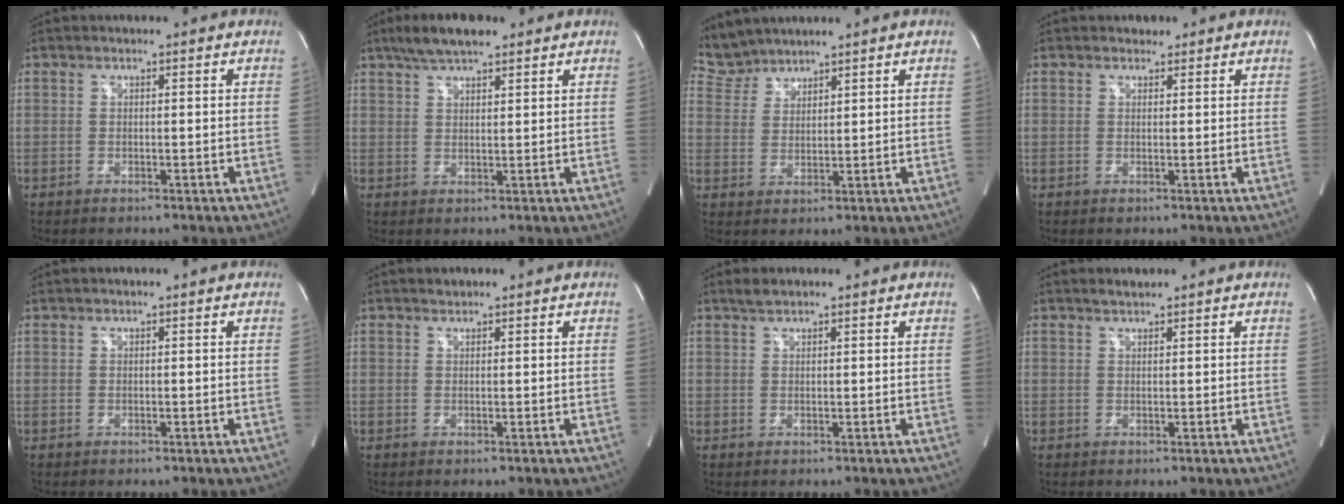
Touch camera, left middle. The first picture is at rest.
{"total": 6.2, "force": [4.7, 1.6, 3.7], "torque": [-0.078, 0.015, 0.085]}
{"total": 4.2, "force": [4.1, 0.6, -0.7], "torque": [0.004, 0.014, 0.091]}
{"total": 1.1, "force": [0.9, 0.6, 0.0], "torque": [-0.001, 0.002, 0.010]}
{"total": 0.0}
{"total": 0.6, "force": [0.6, 0.1, 0.0], "torque": [-0.010, 0.002, 0.012]}
{"total": 1.4, "force": [1.3, 0.3, 0.5], "torque": [-0.017, 0.005, 0.027]}
{"total": 1.0, "force": [1.0, 0.0, 0.3], "torque": [-0.013, 0.004, 0.022]}